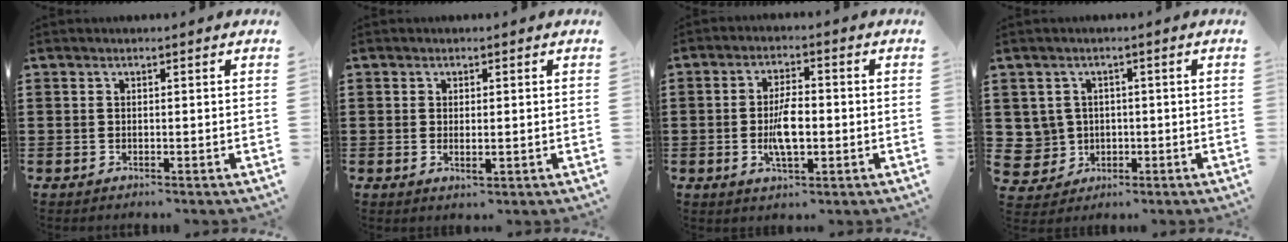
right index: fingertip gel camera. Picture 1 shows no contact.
{"total": 1.5, "force": [0.0, 0.6, 1.3], "torque": [-0.025, 0.001, 0.000]}
{"total": 6.4, "force": [-0.9, 2.6, 5.7], "torque": [-0.121, -0.002, -0.022]}
{"total": 3.9, "force": [0.1, 3.8, 0.4], "torque": [-0.034, 0.009, -0.001]}